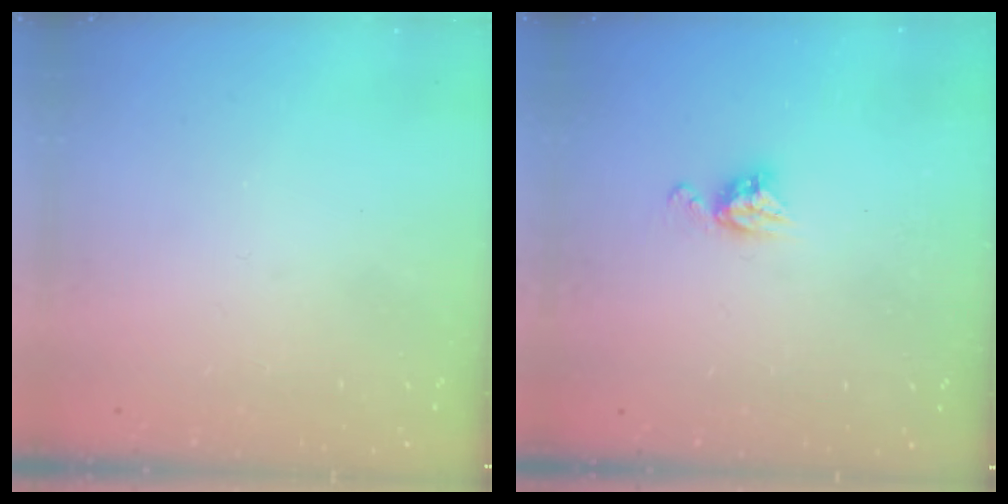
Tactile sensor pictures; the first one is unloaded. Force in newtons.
{"total": 6.0, "press": 6.0, "slide": 0.4}